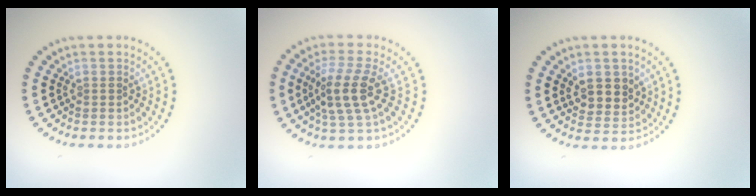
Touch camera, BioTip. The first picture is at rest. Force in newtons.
{"total": 3.8, "press": 3.2, "slide": 2.1}
{"total": 2.8, "press": 2.7, "slide": 0.7}